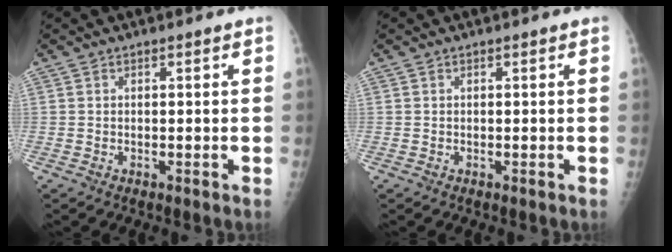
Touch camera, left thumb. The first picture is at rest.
{"total": 0.0}